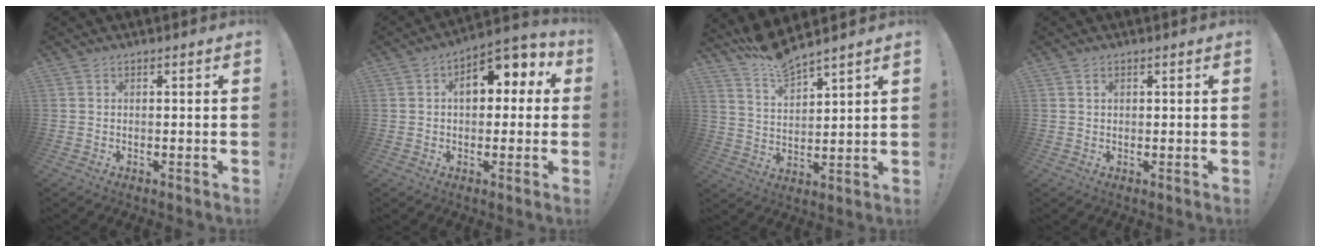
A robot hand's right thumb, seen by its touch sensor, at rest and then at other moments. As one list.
[{"total": 10.4, "force": [2.7, 6.7, 7.5], "torque": [-0.089, -0.004, 0.044]}, {"total": 8.8, "force": [8.2, 1.0, 3.1], "torque": [-0.070, -0.054, 0.150]}, {"total": 1.1, "force": [0.5, 0.8, 0.5], "torque": [-0.010, 0.002, 0.009]}]